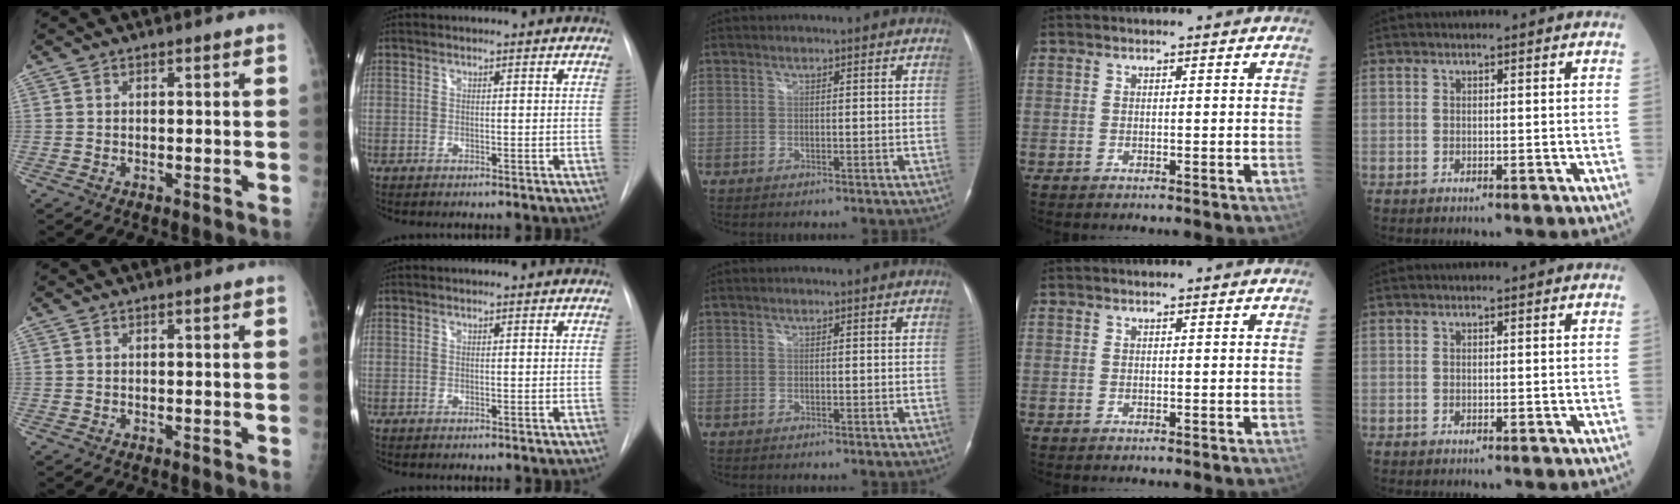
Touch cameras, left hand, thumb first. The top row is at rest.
{}